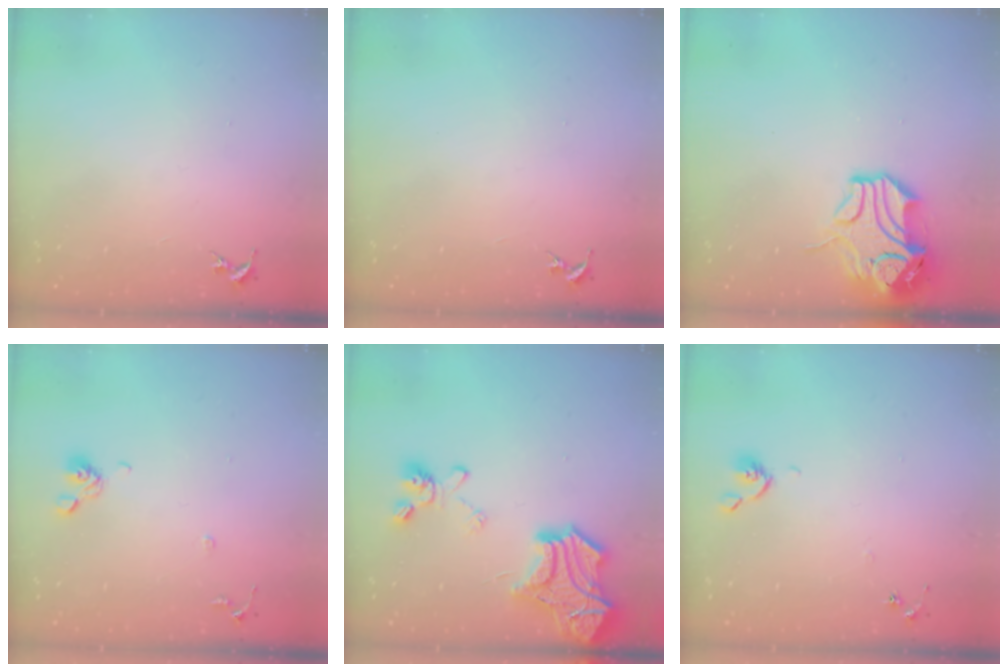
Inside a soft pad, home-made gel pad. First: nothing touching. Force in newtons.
{"total": 0.0}
{"total": 12.5, "press": 12.4, "slide": 1.8}
{"total": 7.6, "press": 7.3, "slide": 2.1}
{"total": 24.1, "press": 24.0, "slide": 2.2}
{"total": 4.8, "press": 4.8, "slide": 0.6}